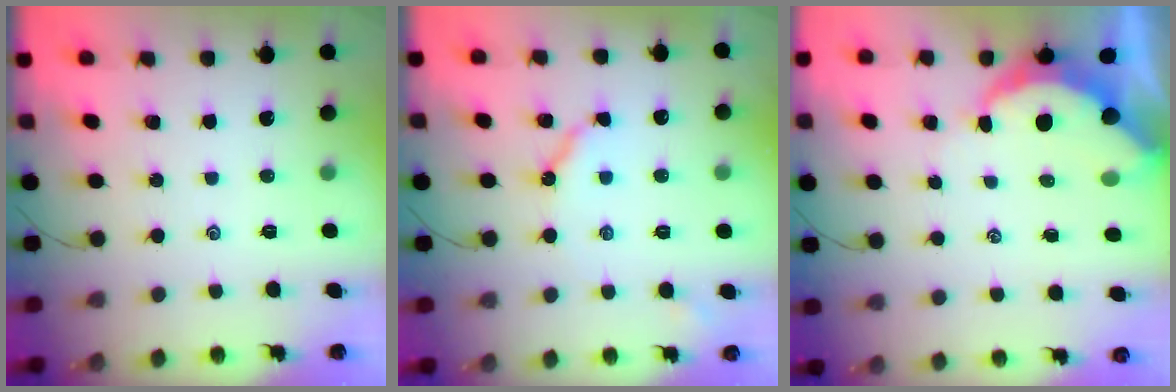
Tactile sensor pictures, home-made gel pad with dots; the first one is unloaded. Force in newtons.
{"total": 6.3, "press": 6.3, "slide": 0.6}
{"total": 8.8, "press": 8.7, "slide": 1.0}